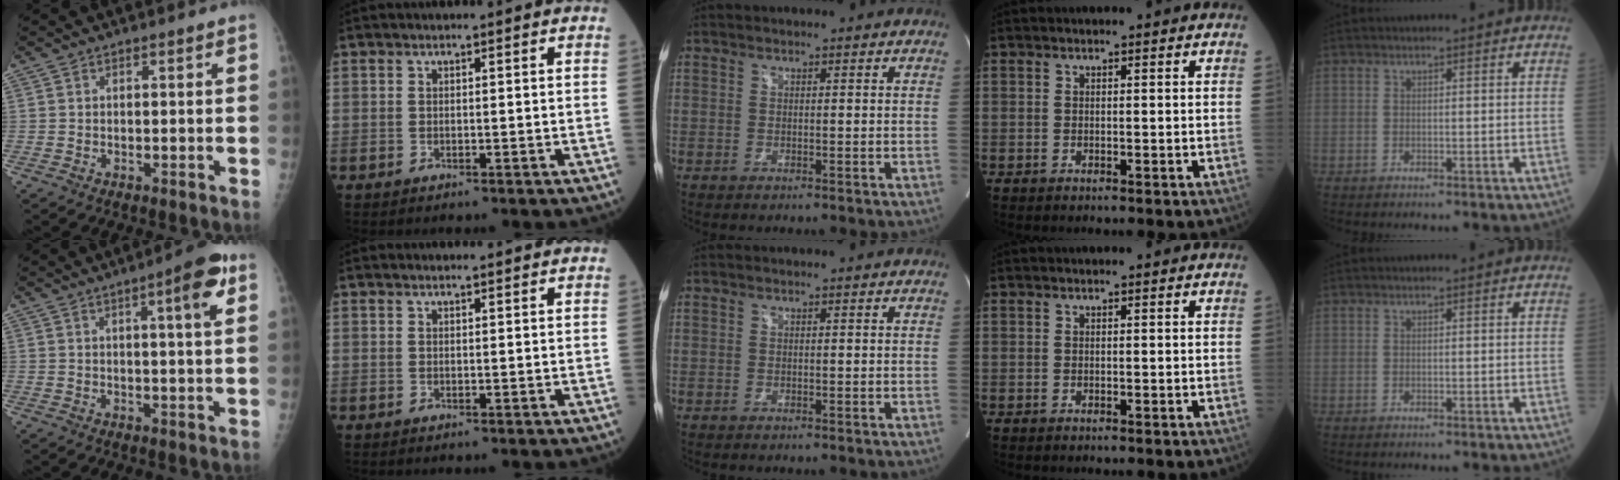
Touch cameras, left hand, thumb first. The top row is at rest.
{"thumb": {"total": 7.7, "force": [3.3, 1.3, 6.9], "torque": [-0.089, -0.006, 0.039]}, "index": {"total": 2.5, "force": [2.5, 0.1, 0.4], "torque": [-0.009, 0.009, 0.028]}}